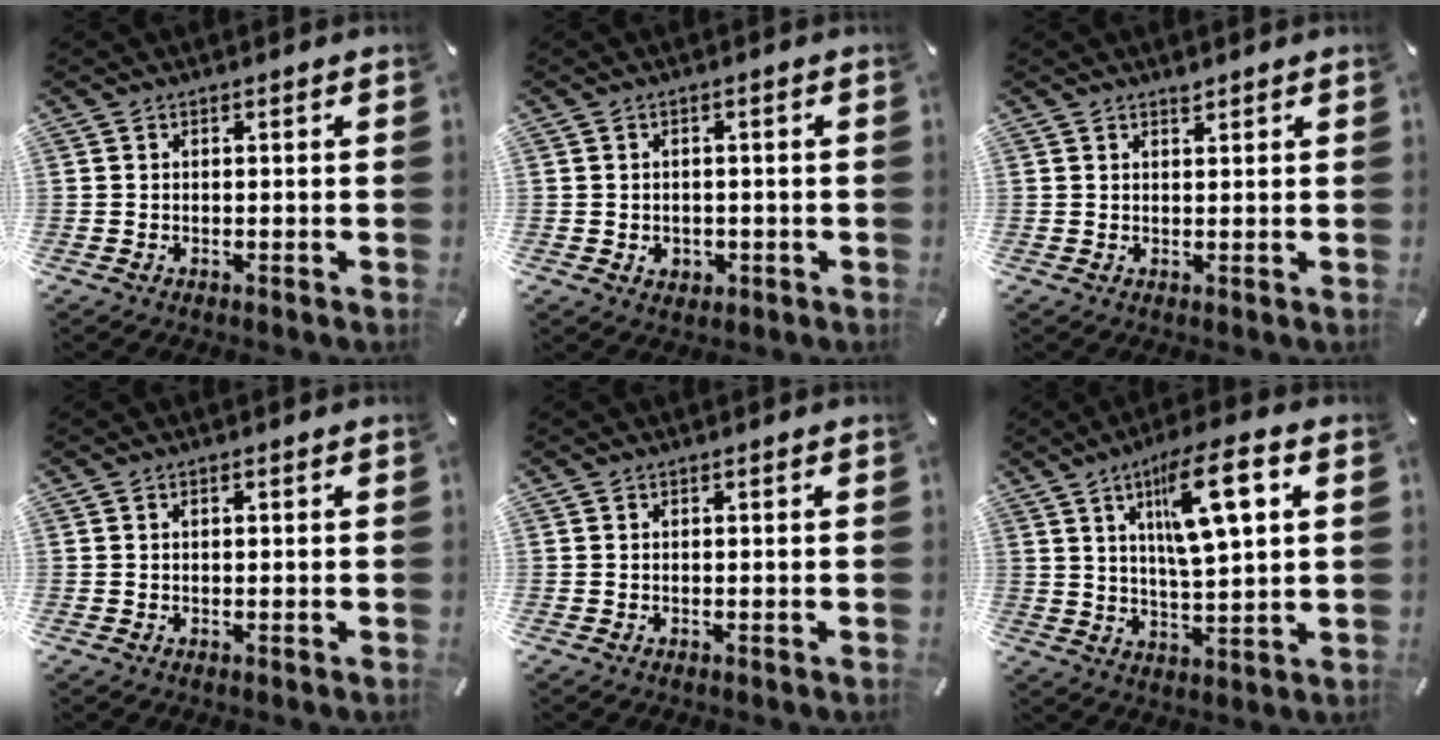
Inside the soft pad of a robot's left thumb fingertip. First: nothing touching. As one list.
[{"total": 2.5, "force": [-0.5, 2.2, 1.1], "torque": [-0.012, 0.001, -0.012]}, {"total": 1.2, "force": [1.1, 0.5, 0.3], "torque": [-0.006, -0.001, 0.021]}, {"total": 0.8, "force": [0.2, 0.4, 0.7], "torque": [-0.013, 0.004, 0.002]}, {"total": 0.0}, {"total": 14.1, "force": [5.9, 3.9, 12.2], "torque": [-0.190, -0.017, 0.092]}]